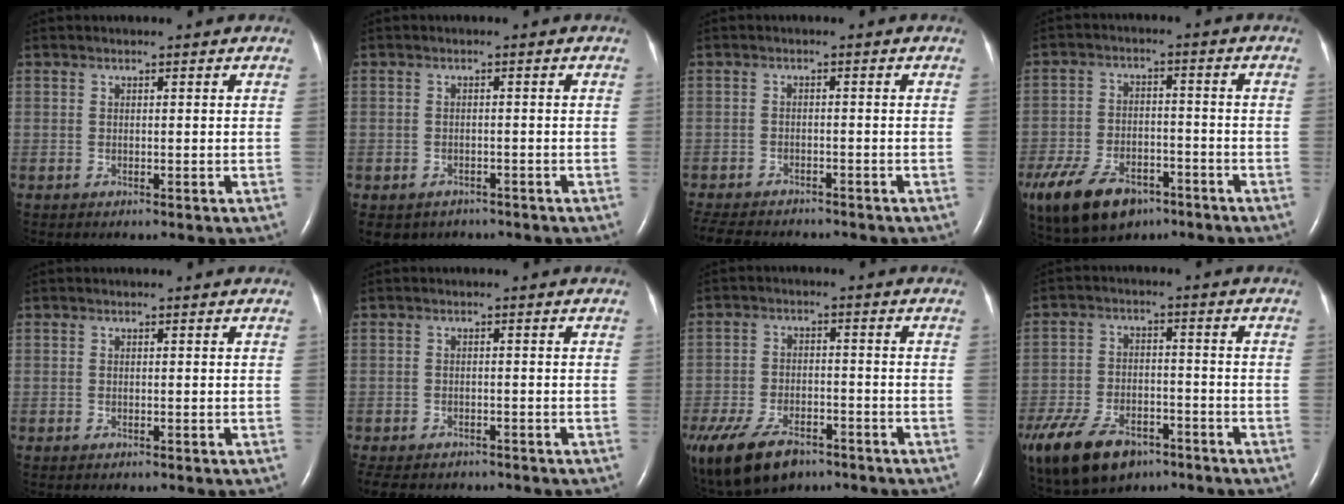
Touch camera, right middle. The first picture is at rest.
{"total": 4.6, "force": [-3.5, 2.9, 0.5], "torque": [-0.001, 0.006, -0.047]}
{"total": 10.6, "force": [-9.3, 3.3, 3.9], "torque": [-0.081, -0.012, -0.132]}
{"total": 15.4, "force": [-9.4, 8.6, 8.7], "torque": [-0.207, -0.012, -0.157]}
{"total": 0.0}
{"total": 8.8, "force": [-7.5, 3.5, 2.9], "torque": [-0.055, -0.006, -0.100]}
{"total": 17.8, "force": [-11.3, 9.6, 9.9], "torque": [-0.273, -0.032, -0.185]}
{"total": 18.6, "force": [-11.5, 10.4, 10.2], "torque": [-0.279, -0.023, -0.196]}